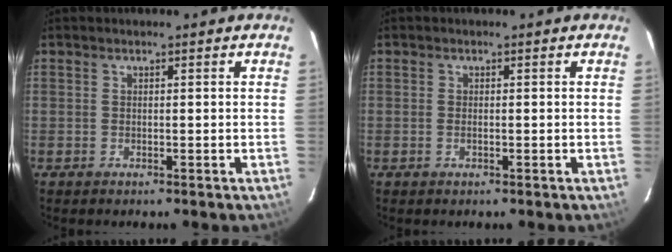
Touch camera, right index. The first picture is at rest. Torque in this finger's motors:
{"motor_torque": [-0.34, 0.11, -0.03, 0.00]}